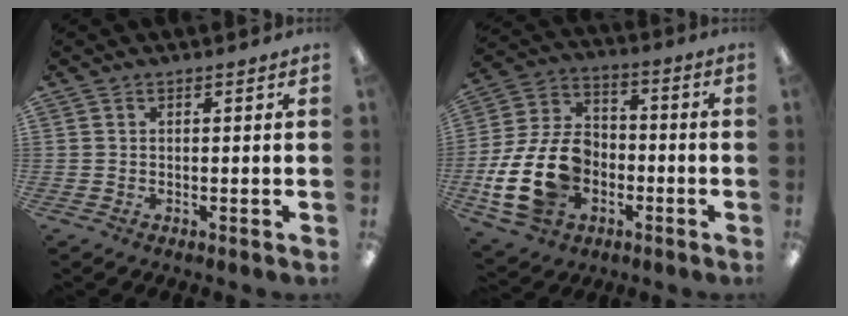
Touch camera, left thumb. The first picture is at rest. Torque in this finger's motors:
{"motor_torque": [-0.36, 1.51, 2.08, 0.69, 0.22]}